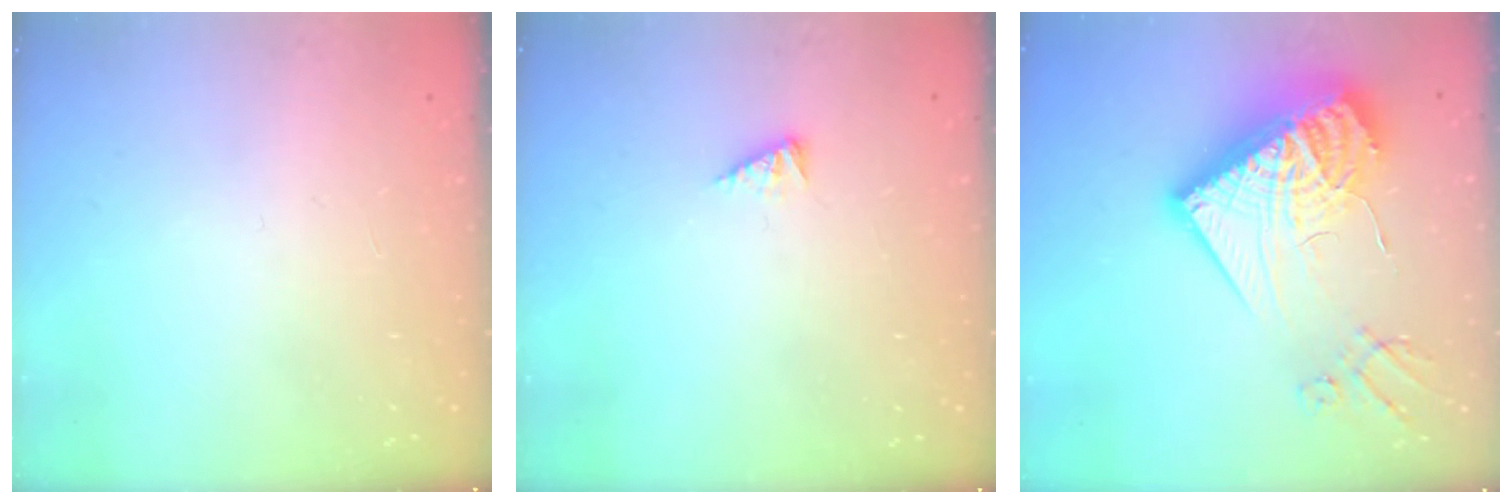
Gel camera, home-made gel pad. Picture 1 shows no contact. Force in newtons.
{"total": 2.2, "press": 2.2, "slide": 0.3}
{"total": 26.4, "press": 26.3, "slide": 2.2}